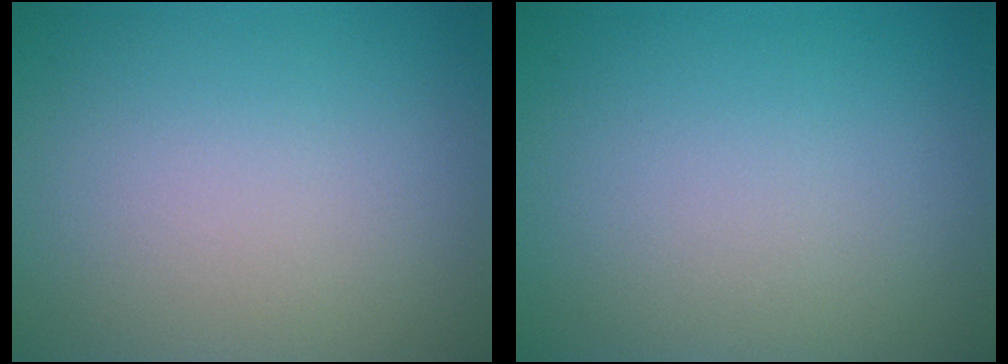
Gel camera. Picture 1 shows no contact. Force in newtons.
{"total": 0.0}